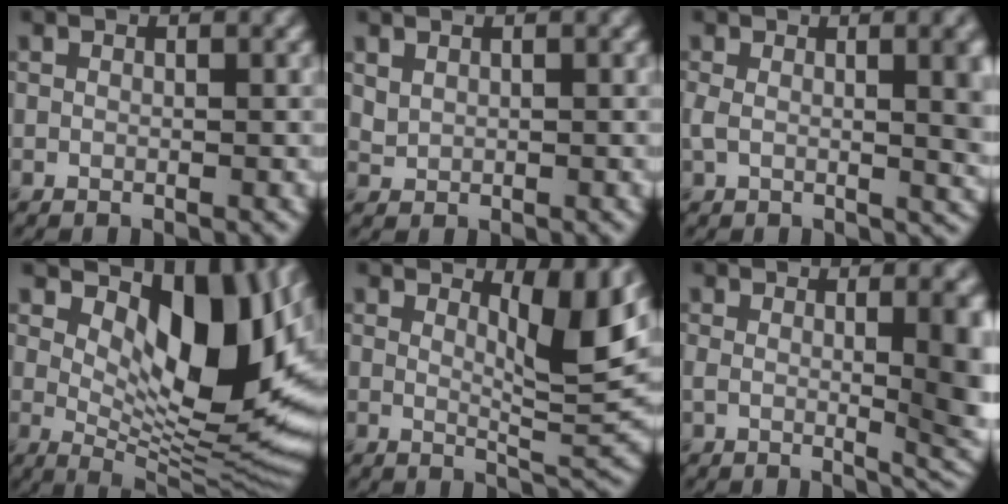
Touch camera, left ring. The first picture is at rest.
{"total": 0.8, "force": [0.6, 0.4, 0.3], "torque": [-0.010, -0.002, 0.018]}
{"total": 6.9, "force": [1.1, 2.7, 6.3], "torque": [-0.086, -0.003, 0.017]}
{"total": 12.5, "force": [3.7, 5.7, 10.5], "torque": [-0.144, -0.007, 0.068]}
{"total": 5.0, "force": [2.2, 1.1, 4.3], "torque": [-0.064, -0.010, 0.037]}
{"total": 7.7, "force": [0.5, 2.6, 7.3], "torque": [-0.065, -0.005, 0.010]}